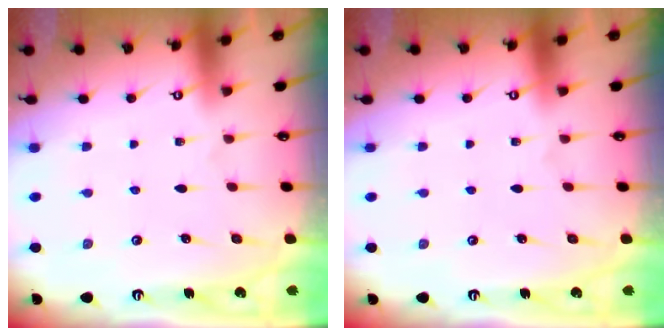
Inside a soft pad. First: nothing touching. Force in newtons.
{"total": 0.0}